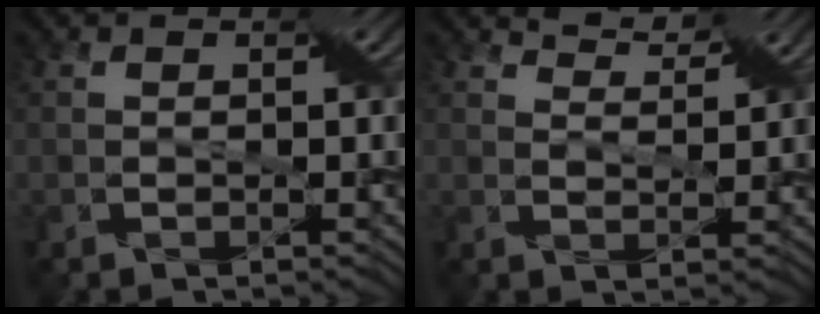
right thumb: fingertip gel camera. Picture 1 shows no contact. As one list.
[{"total": 3.3, "force": [2.9, 0.8, 1.3], "torque": [-0.027, -0.003, 0.054]}]